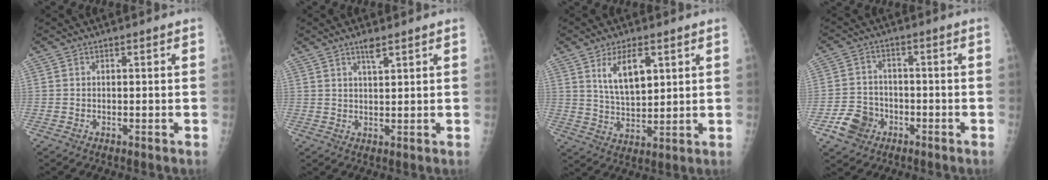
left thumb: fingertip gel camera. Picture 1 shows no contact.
{"total": 2.9, "force": [1.9, 0.7, 2.1], "torque": [-0.033, -0.010, 0.036]}
{"total": 9.1, "force": [3.9, 4.2, 7.0], "torque": [-0.106, -0.022, 0.078]}
{"total": 6.8, "force": [-3.3, 5.5, 2.1], "torque": [-0.019, 0.020, -0.056]}